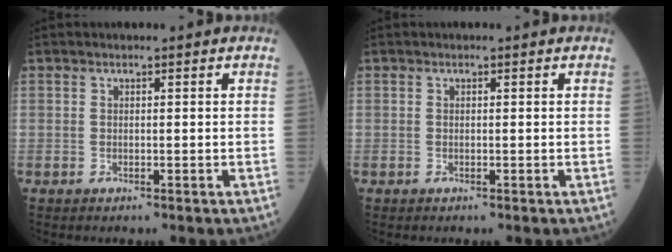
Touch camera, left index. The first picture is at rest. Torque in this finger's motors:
{"motor_torque": [0.06, -0.04, 0.00, -0.04]}